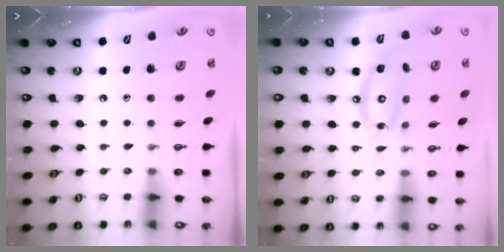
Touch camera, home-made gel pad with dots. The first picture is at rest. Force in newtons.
{"total": 13.2, "press": 13.2, "slide": 1.5}